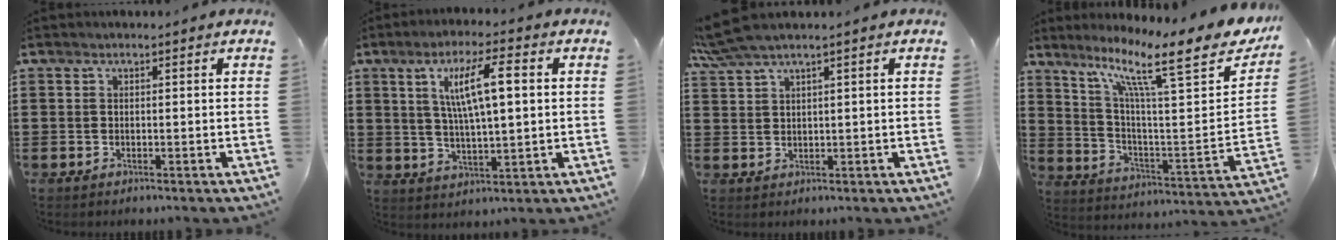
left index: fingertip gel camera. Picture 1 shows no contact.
{"total": 9.4, "force": [2.5, 2.3, 8.8], "torque": [-0.166, 0.008, 0.036]}
{"total": 3.7, "force": [2.5, 0.3, 2.7], "torque": [-0.066, 0.000, 0.045]}
{"total": 15.6, "force": [10.8, 2.5, 11.0], "torque": [-0.205, -0.065, 0.164]}